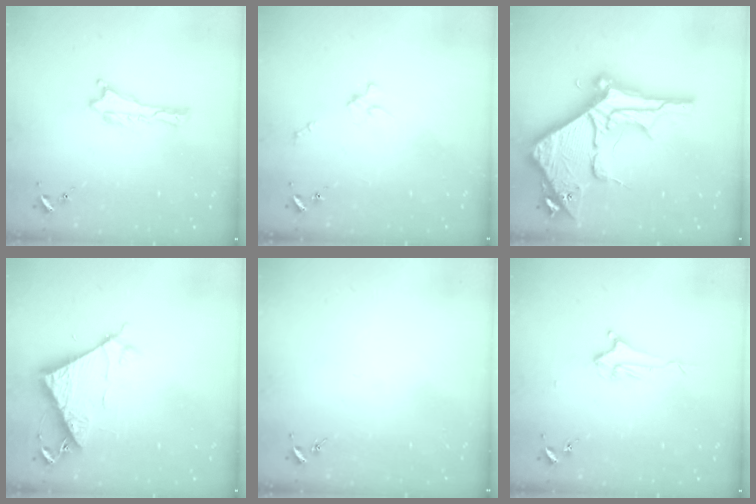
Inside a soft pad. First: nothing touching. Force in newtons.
{"total": 2.3, "press": 2.2, "slide": 0.3}
{"total": 15.4, "press": 15.3, "slide": 1.5}
{"total": 7.2, "press": 7.2, "slide": 0.5}
{"total": 0.0}
{"total": 2.2, "press": 2.2, "slide": 0.3}